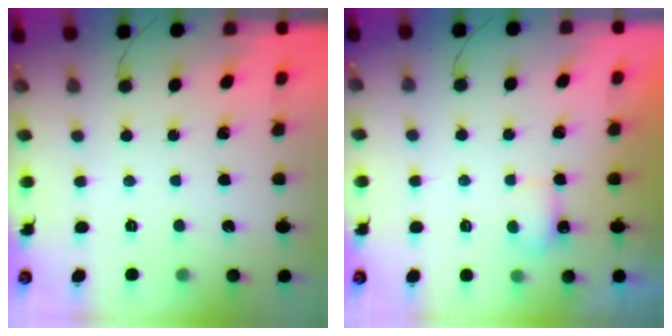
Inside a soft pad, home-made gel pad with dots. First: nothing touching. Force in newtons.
{"total": 4.5, "press": 4.4, "slide": 0.7}